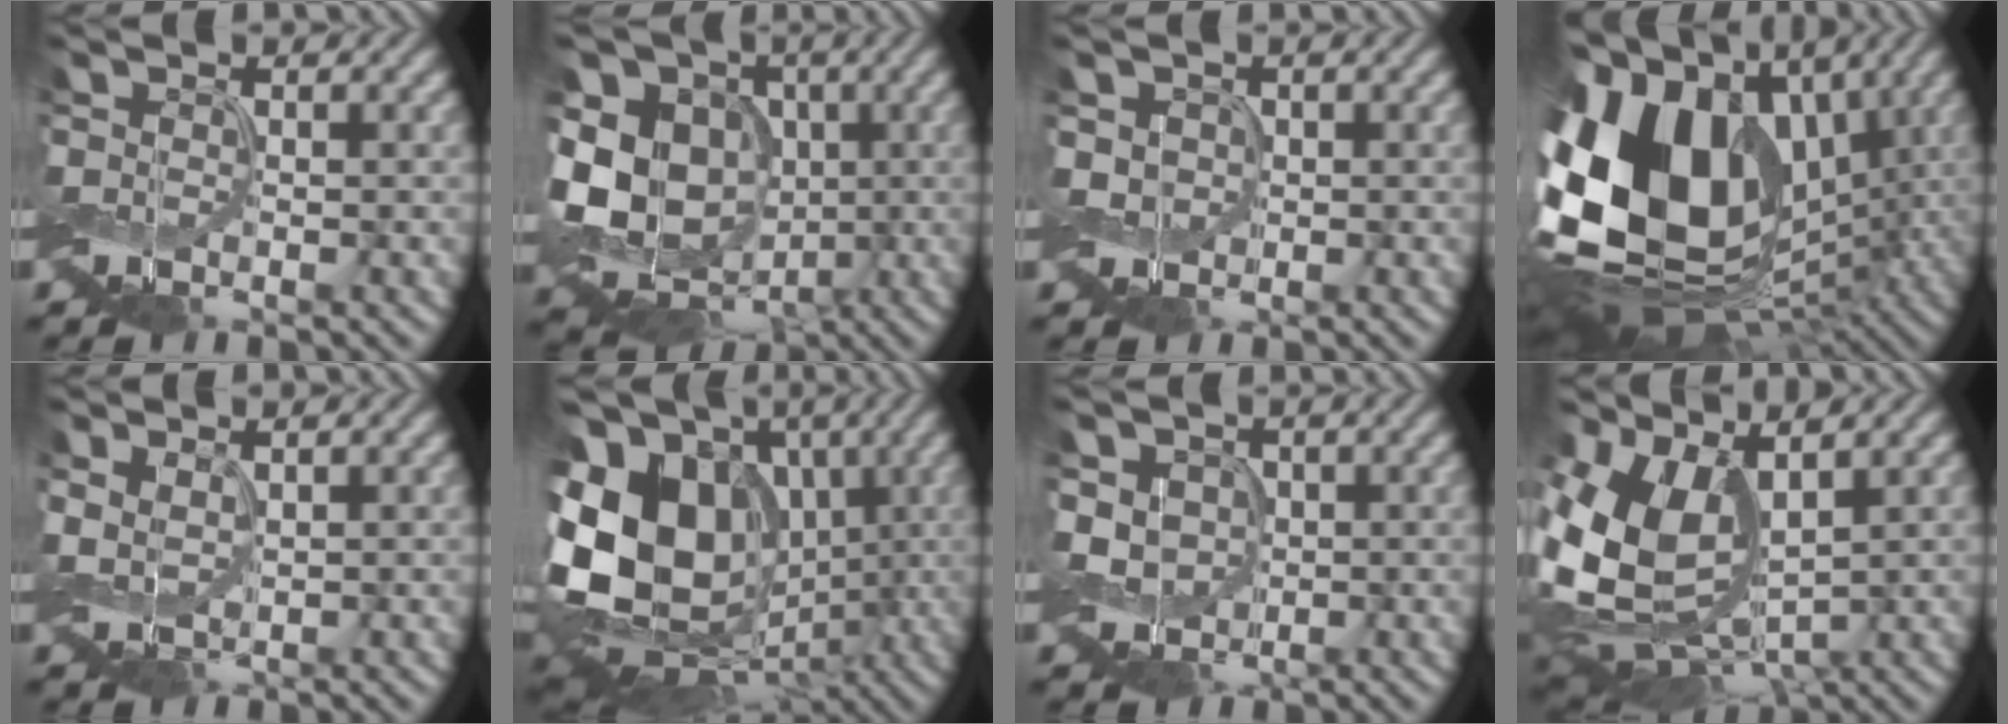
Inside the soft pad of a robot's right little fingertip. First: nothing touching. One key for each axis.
{"total": 12.9, "fx": -1.0, "fy": 10.4, "fz": 7.7, "tx": -0.154, "ty": -0.003, "tz": -0.020}
{"total": 2.2, "fx": -0.3, "fy": 2.0, "fz": 0.9, "tx": -0.027, "ty": 0.001, "tz": -0.009}
{"total": 18.6, "fx": -0.8, "fy": 13.3, "fz": 13.0, "tx": -0.264, "ty": 0.009, "tz": -0.019}
{"total": 1.9, "fx": 0.4, "fy": 1.3, "fz": 1.4, "tx": -0.040, "ty": 0.004, "tz": 0.007}
{"total": 17.4, "fx": -0.6, "fy": 13.5, "fz": 11.0, "tx": -0.209, "ty": 0.009, "tz": -0.004}
{"total": 3.8, "fx": -0.5, "fy": 3.3, "fz": 1.8, "tx": -0.038, "ty": 0.000, "tz": -0.015}
{"total": 10.7, "fx": 1.1, "fy": 6.7, "fz": 8.3, "tx": -0.193, "ty": -0.008, "tz": 0.020}